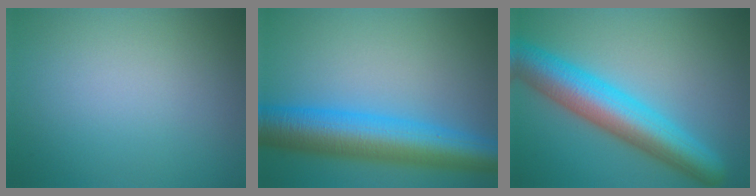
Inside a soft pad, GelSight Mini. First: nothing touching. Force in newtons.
{"total": 9.2, "press": 9.2, "slide": 0.1}
{"total": 8.2, "press": 8.2, "slide": 0.3}